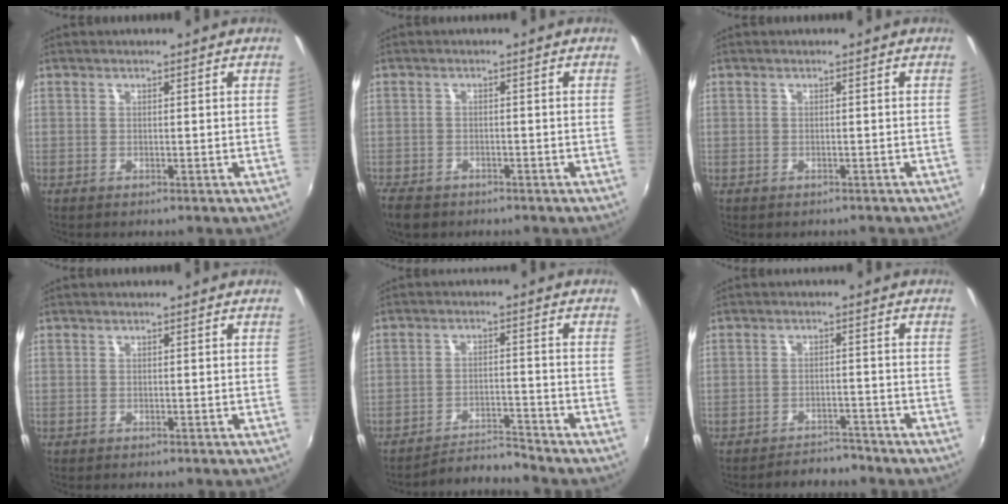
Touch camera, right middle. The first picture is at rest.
{"total": 4.8, "force": [-3.6, 2.4, 1.9], "torque": [-0.057, -0.014, -0.066]}
{"total": 0.7, "force": [-0.6, 0.4, 0.1], "torque": [-0.005, -0.001, -0.006]}
{"total": 0.0}
{"total": 5.6, "force": [-5.4, -1.3, -0.4], "torque": [-0.012, 0.015, -0.094]}
{"total": 4.8, "force": [-4.6, 1.3, 0.5], "torque": [-0.021, 0.008, -0.063]}